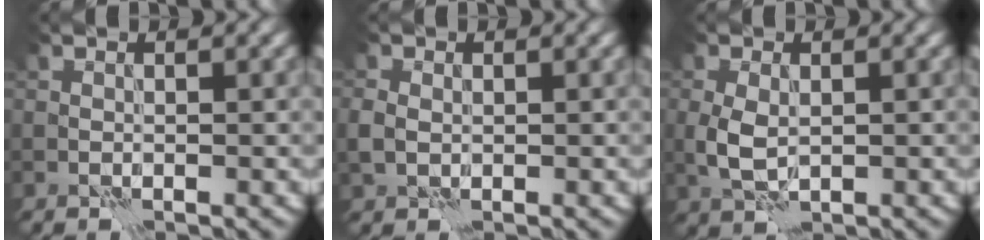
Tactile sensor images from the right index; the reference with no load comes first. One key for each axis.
{"total": 1.7, "fx": -0.1, "fy": 1.4, "fz": 0.9, "tx": -0.023, "ty": 0.000, "tz": -0.005}
{"total": 2.9, "fx": 0.3, "fy": 1.9, "fz": 2.2, "tx": -0.054, "ty": -0.001, "tz": 0.008}